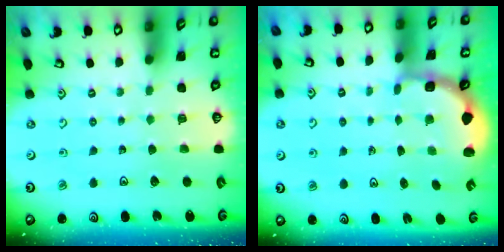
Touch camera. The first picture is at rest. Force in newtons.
{"total": 2.3, "press": 1.7, "slide": 1.6}